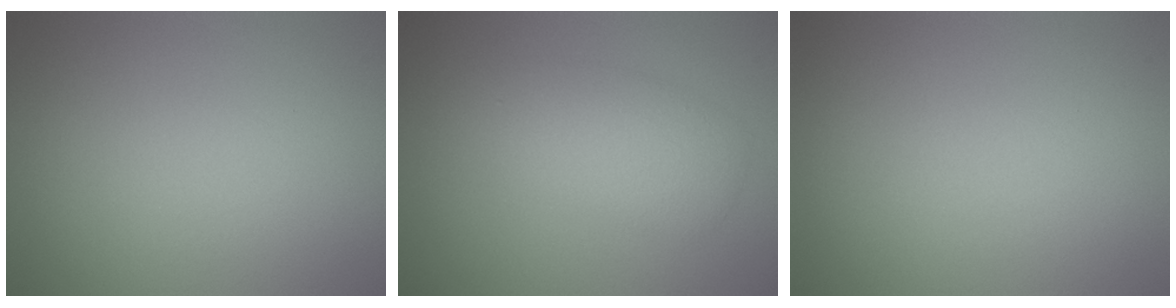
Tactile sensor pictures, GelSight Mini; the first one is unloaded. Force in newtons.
{"total": 3.4, "press": 3.4, "slide": 0.2}
{"total": 0.0}